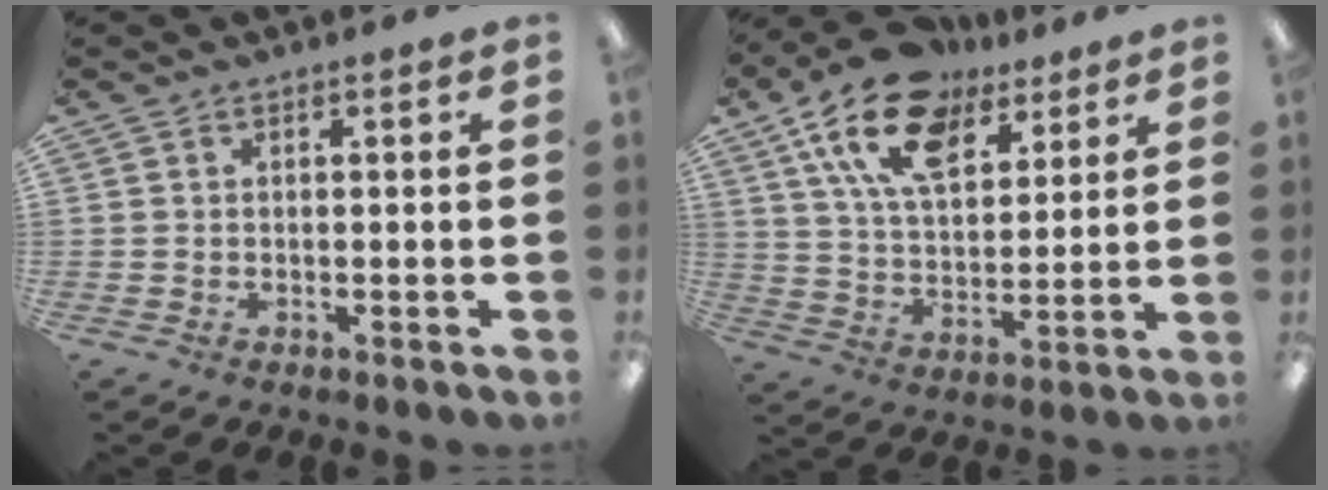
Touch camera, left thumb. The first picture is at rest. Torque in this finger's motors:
{"motor_torque": [0.81, 0.81, 1.38, -1.38, 0.13]}